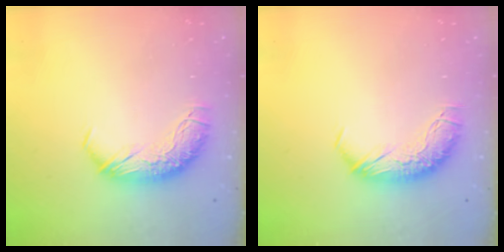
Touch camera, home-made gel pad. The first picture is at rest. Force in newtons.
{"total": 0.0}